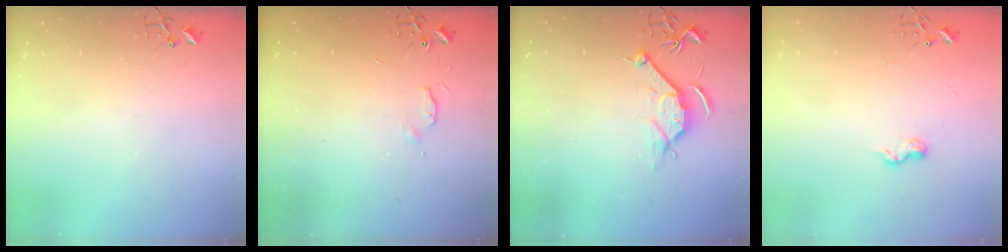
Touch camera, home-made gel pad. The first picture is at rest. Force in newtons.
{"total": 4.6, "press": 4.6, "slide": 0.7}
{"total": 8.4, "press": 8.3, "slide": 1.0}
{"total": 6.3, "press": 6.3, "slide": 0.8}